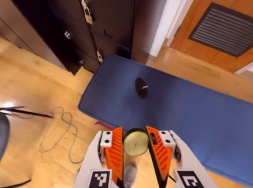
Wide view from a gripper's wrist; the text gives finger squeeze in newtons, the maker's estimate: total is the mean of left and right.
{"total": 10.4, "left": 10.3, "right": 10.6}